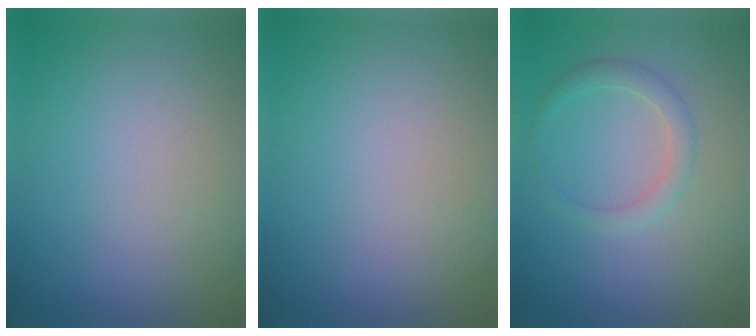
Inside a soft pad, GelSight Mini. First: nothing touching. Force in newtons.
{"total": 0.0}
{"total": 1.7, "press": 1.7, "slide": 0.1}